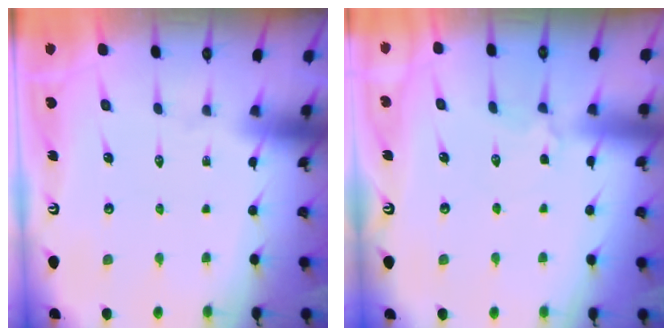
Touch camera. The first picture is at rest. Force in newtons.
{"total": 3.3, "press": 3.2, "slide": 0.7}